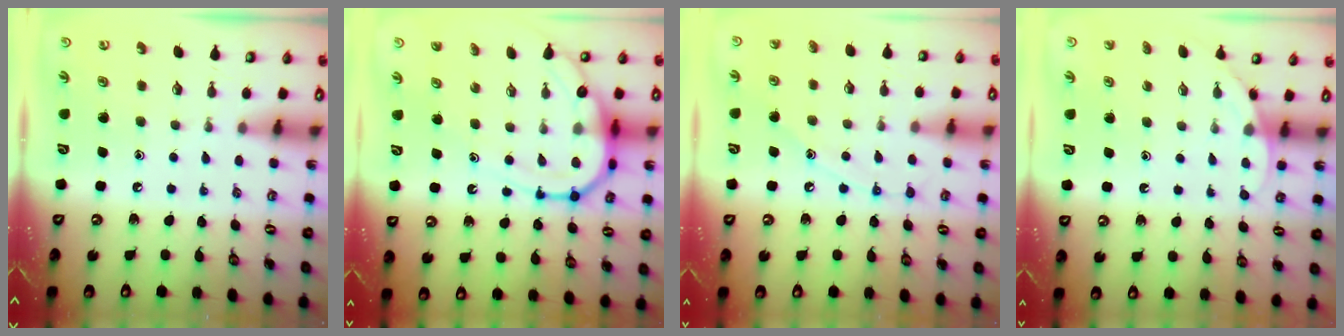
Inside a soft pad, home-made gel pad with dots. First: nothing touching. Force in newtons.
{"total": 11.8, "press": 11.7, "slide": 1.1}
{"total": 8.0, "press": 7.9, "slide": 0.6}
{"total": 3.6, "press": 3.6, "slide": 0.1}